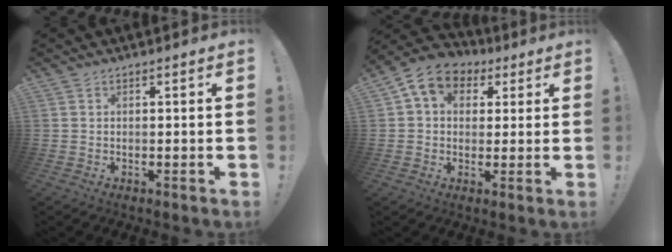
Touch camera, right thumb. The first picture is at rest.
{"total": 9.5, "force": [3.5, 7.3, 4.9], "torque": [-0.080, 0.000, 0.070]}